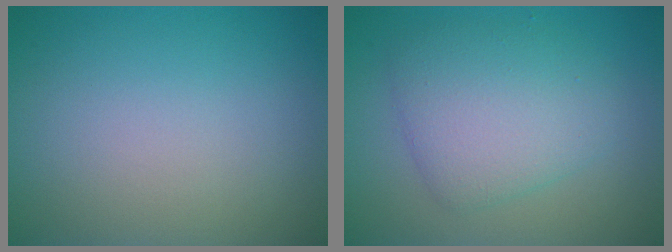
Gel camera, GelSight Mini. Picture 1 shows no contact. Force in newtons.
{"total": 4.9, "press": 4.9, "slide": 0.1}